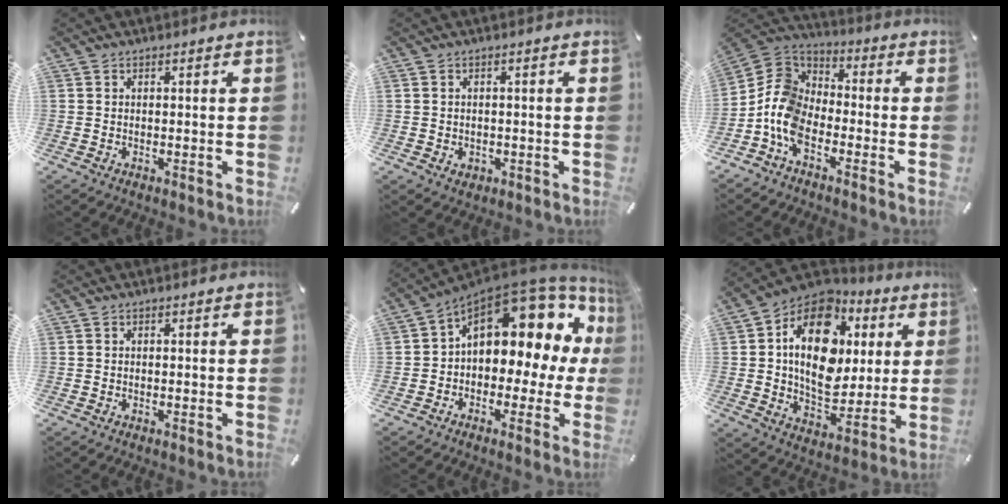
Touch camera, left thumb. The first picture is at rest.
{"total": 1.8, "force": [-0.4, 1.7, 0.5], "torque": [-0.010, 0.006, -0.011]}
{"total": 10.7, "force": [-6.4, 6.8, 5.1], "torque": [-0.128, 0.025, -0.128]}
{"total": 0.0}
{"total": 14.4, "force": [5.6, 9.1, 9.7], "torque": [-0.126, -0.052, 0.086]}
{"total": 19.7, "force": [4.3, 14.0, 13.2], "torque": [-0.233, -0.012, 0.076]}